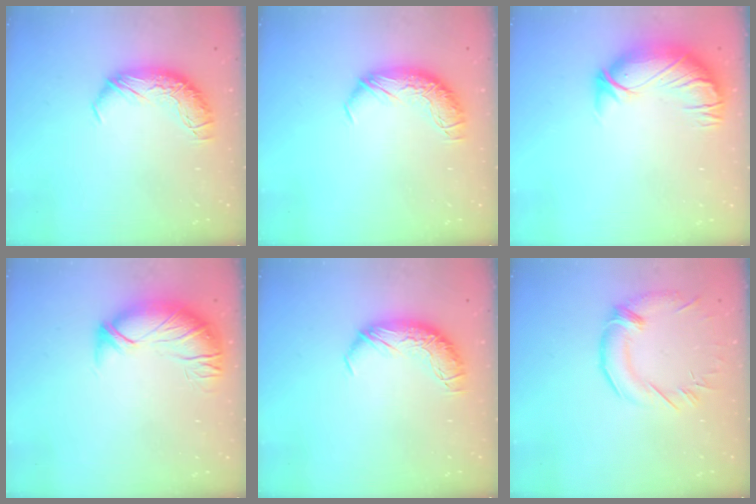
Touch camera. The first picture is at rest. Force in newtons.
{"total": 0.0}
{"total": 2.9, "press": 0.4, "slide": 2.9}
{"total": 2.8, "press": 1.2, "slide": 2.5}
{"total": 0.0}
{"total": 2.4, "press": 1.4, "slide": 1.9}